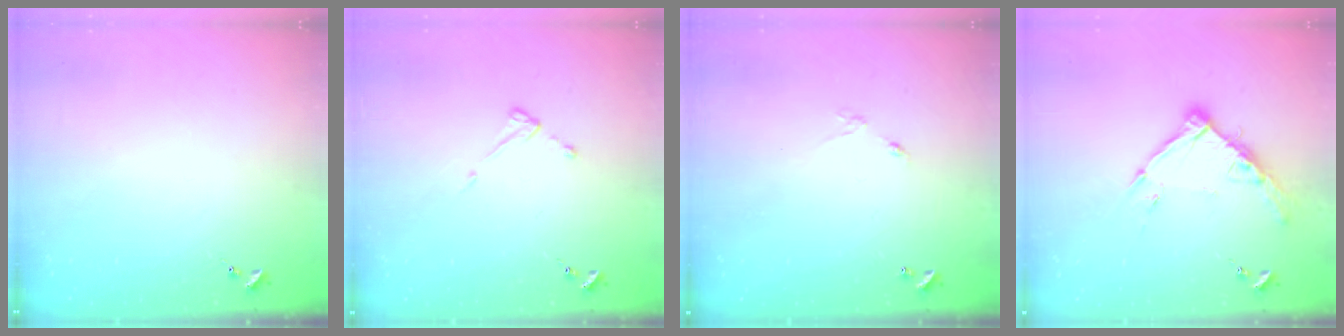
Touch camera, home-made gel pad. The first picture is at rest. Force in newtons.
{"total": 3.8, "press": 3.8, "slide": 0.4}
{"total": 4.8, "press": 4.8, "slide": 0.3}
{"total": 12.4, "press": 12.3, "slide": 1.0}